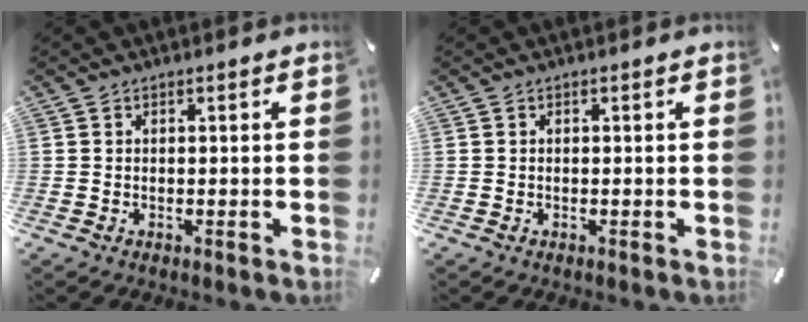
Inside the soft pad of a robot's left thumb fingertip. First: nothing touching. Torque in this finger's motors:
{"motor_torque": [-0.18, -0.09, -0.06, 0.00, -0.01]}